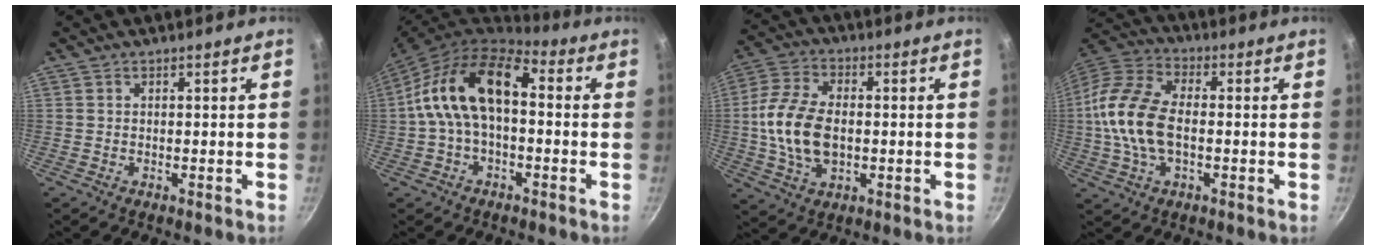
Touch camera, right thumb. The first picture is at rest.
{"total": 14.7, "force": [0.6, 8.5, 12.0], "torque": [-0.199, 0.041, -0.006]}
{"total": 13.3, "force": [-0.5, 8.3, 10.4], "torque": [-0.195, 0.014, -0.016]}
{"total": 15.3, "force": [-0.9, 8.9, 12.4], "torque": [-0.239, 0.030, -0.033]}